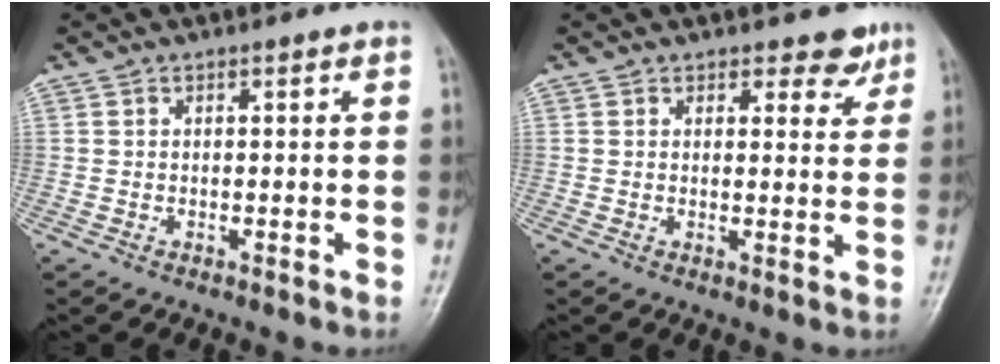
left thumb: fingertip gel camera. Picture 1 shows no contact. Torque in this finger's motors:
{"motor_torque": [-0.12, -0.12, 0.01, -0.07, 0.00]}